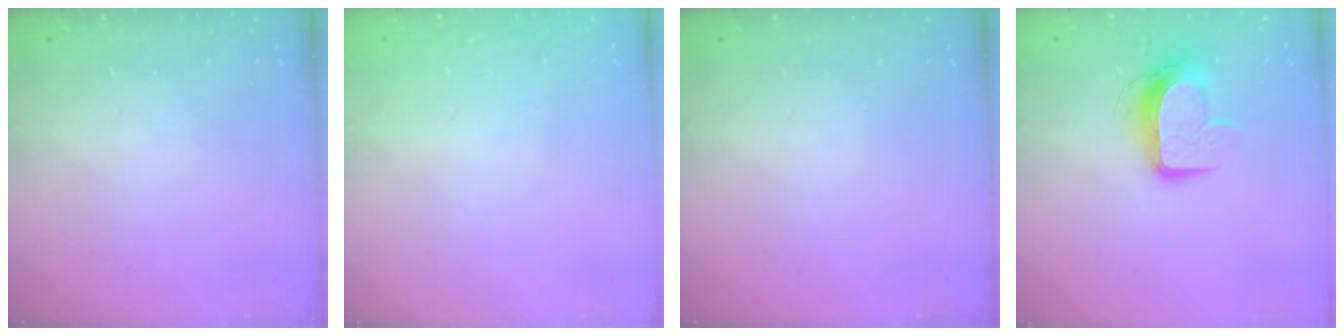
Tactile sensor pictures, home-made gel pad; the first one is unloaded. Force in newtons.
{"total": 0.0}
{"total": 0.0}
{"total": 11.1, "press": 11.0, "slide": 1.0}